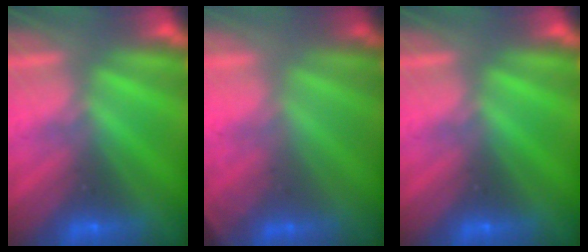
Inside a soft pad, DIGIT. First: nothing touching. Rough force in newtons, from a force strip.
{"total": 2.0}
{"total": 0.0}